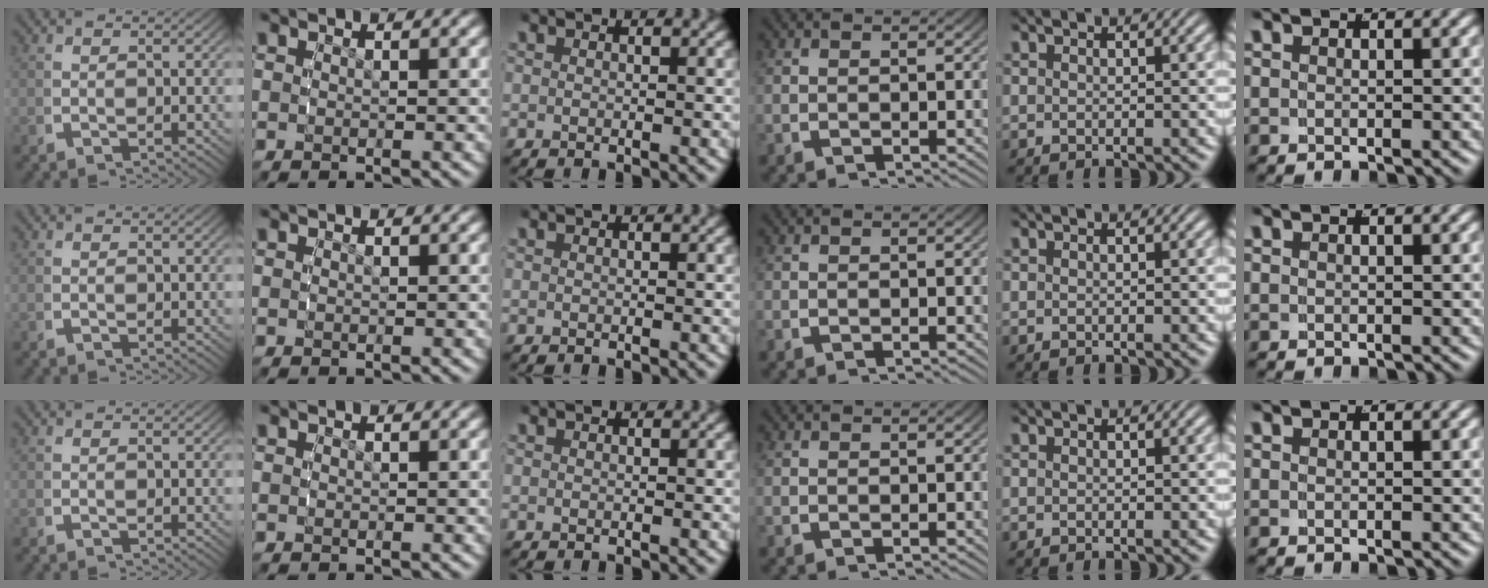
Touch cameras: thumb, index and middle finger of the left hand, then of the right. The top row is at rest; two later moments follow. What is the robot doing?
{"motion": "reach", "object": "photo album"}